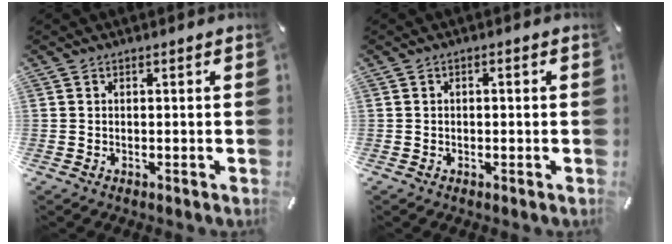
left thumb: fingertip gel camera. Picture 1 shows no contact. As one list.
[{"total": 0.9, "force": [-0.3, 0.6, 0.7], "torque": [-0.012, 0.003, -0.008]}]